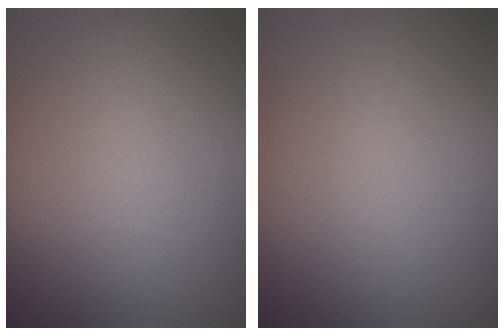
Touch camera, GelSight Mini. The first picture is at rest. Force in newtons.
{"total": 0.0}